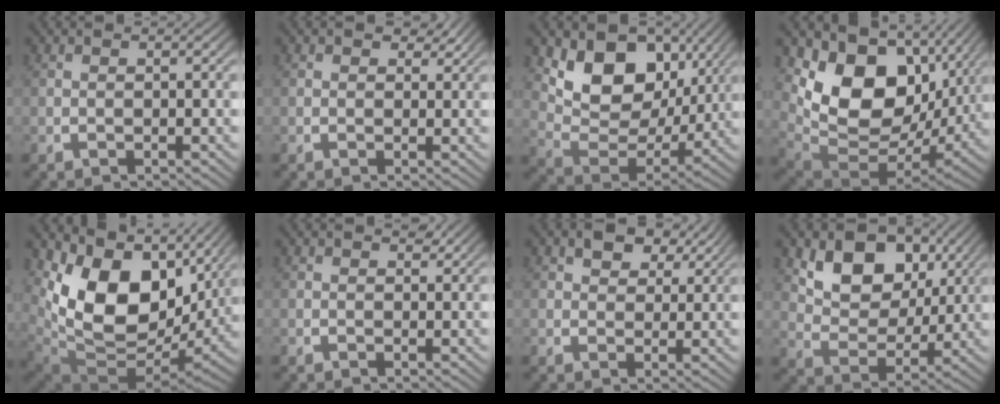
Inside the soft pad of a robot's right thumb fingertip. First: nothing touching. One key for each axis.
{"total": 1.6, "fx": 1.2, "fy": 0.8, "fz": 0.7, "tx": -0.001, "ty": -0.002, "tz": 0.019}
{"total": 11.0, "fx": 2.5, "fy": 7.4, "fz": 7.7, "tx": -0.149, "ty": -0.020, "tz": 0.043}
{"total": 15.8, "fx": 0.4, "fy": 11.0, "fz": 11.3, "tx": -0.231, "ty": -0.053, "tz": 0.028}
{"total": 15.5, "fx": 2.1, "fy": 9.7, "fz": 11.9, "tx": -0.252, "ty": -0.035, "tz": 0.056}
{"total": 1.0, "fx": 0.8, "fy": 0.4, "fz": 0.3, "tx": 0.003, "ty": -0.001, "tz": 0.013}
{"total": 3.8, "fx": 2.6, "fy": 2.0, "fz": 1.9, "tx": -0.027, "ty": 0.001, "tz": 0.043}
{"total": 8.5, "fx": 2.9, "fy": 5.6, "fz": 5.6, "tx": -0.103, "ty": -0.010, "tz": 0.051}